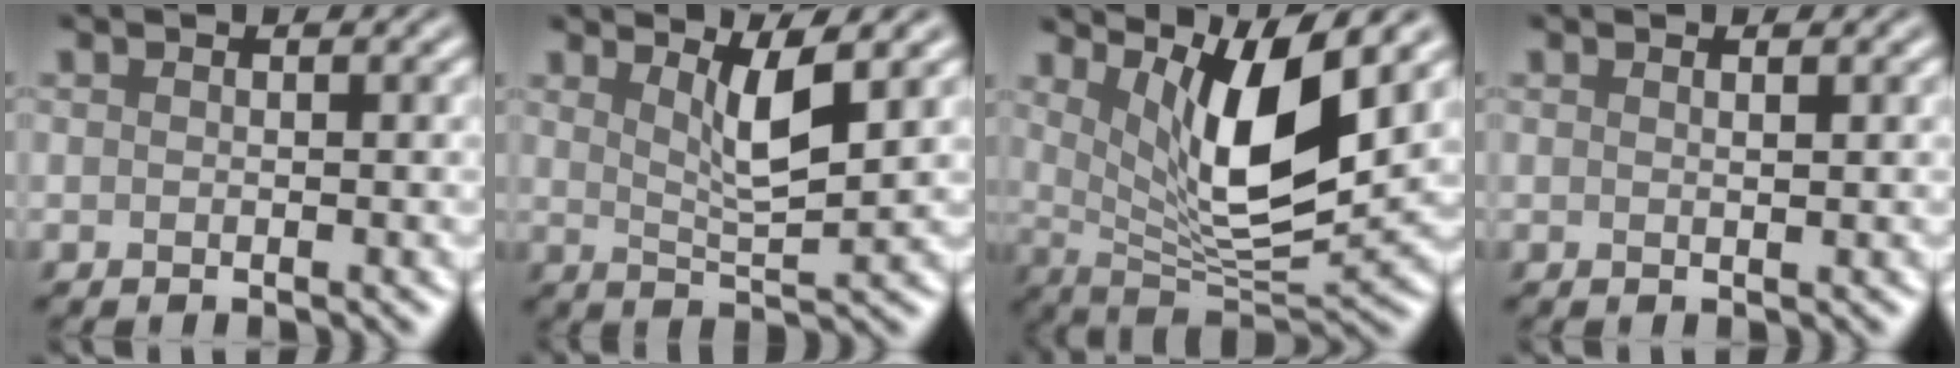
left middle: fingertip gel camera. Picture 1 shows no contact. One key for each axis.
{"total": 3.8, "fx": 1.8, "fy": 0.8, "fz": 3.3, "tx": -0.054, "ty": -0.008, "tz": 0.035}
{"total": 8.5, "fx": 3.6, "fy": 2.3, "fz": 7.4, "tx": -0.123, "ty": -0.021, "tz": 0.068}
{"total": 0.6, "fx": 0.4, "fy": 0.2, "fz": 0.4, "tx": 0.000, "ty": 0.000, "tz": 0.006}